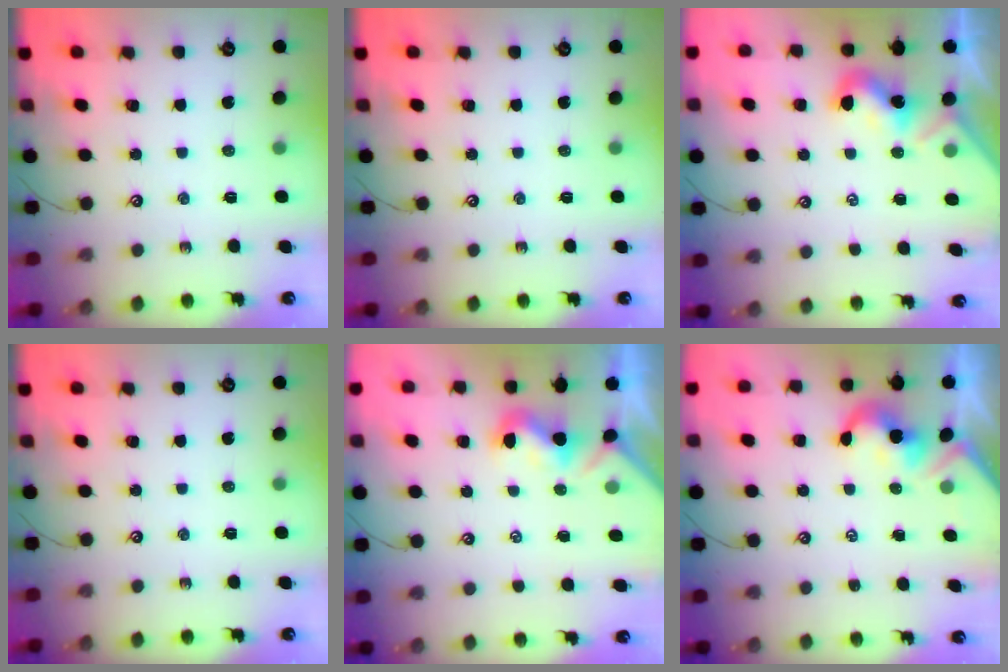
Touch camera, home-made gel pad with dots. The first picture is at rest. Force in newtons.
{"total": 0.0}
{"total": 2.0, "press": 2.0, "slide": 0.5}
{"total": 0.0}
{"total": 1.1, "press": 1.0, "slide": 0.5}
{"total": 2.2, "press": 2.1, "slide": 0.4}